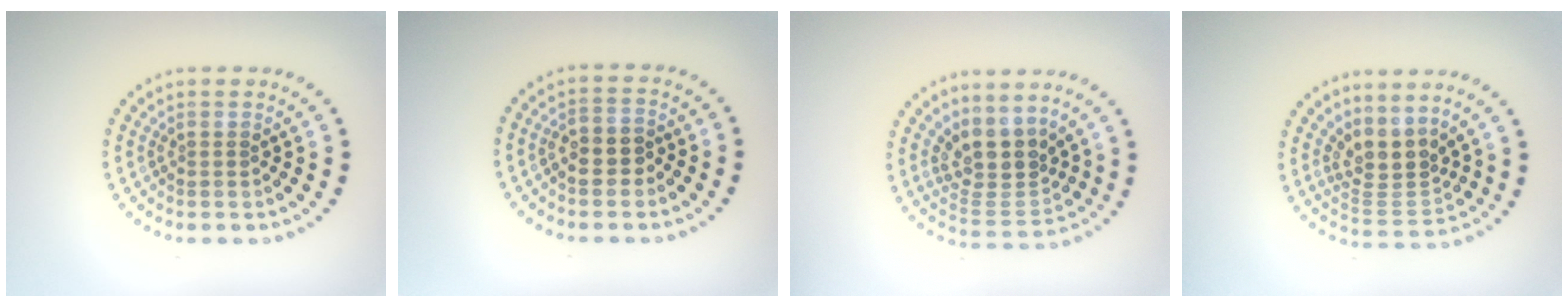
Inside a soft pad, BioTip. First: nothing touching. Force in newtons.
{"total": 2.6, "press": 2.5, "slide": 0.7}
{"total": 4.0, "press": 3.1, "slide": 2.6}
{"total": 3.5, "press": 2.6, "slide": 2.3}